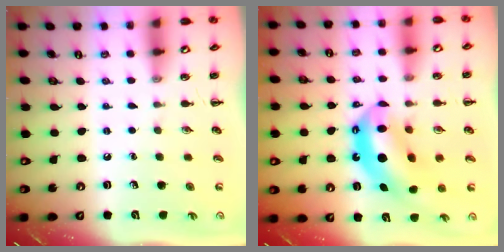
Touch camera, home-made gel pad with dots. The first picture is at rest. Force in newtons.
{"total": 12.3, "press": 11.9, "slide": 2.8}